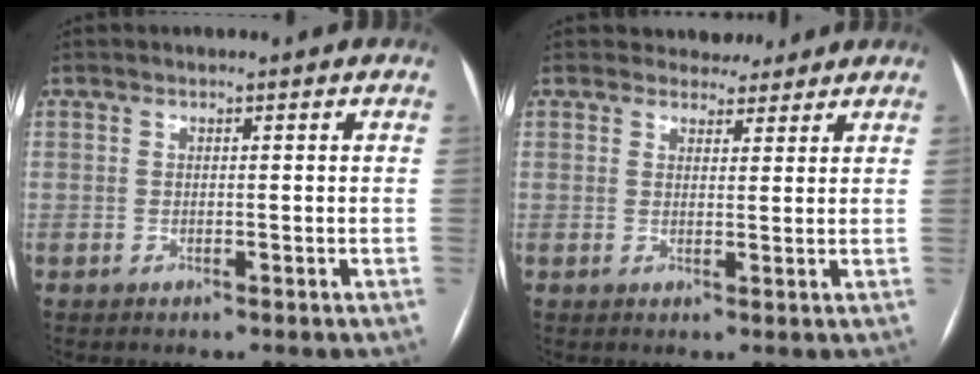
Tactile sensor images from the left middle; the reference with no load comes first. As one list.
[{"total": 3.8, "force": [3.4, 1.7, -0.1], "torque": [0.011, -0.001, 0.041]}]